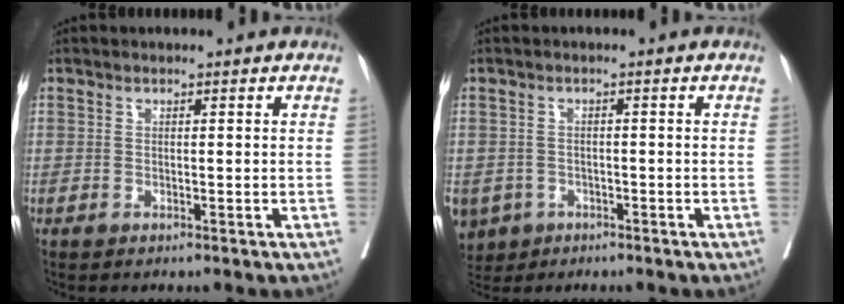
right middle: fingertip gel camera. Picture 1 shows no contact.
{"total": 7.2, "force": [-3.8, 5.9, 1.6], "torque": [-0.050, 0.001, -0.057]}